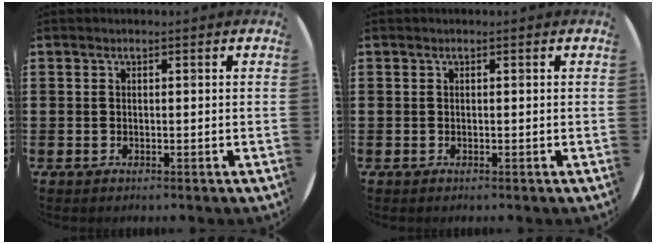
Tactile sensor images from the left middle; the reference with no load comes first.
{"total": 0.0}